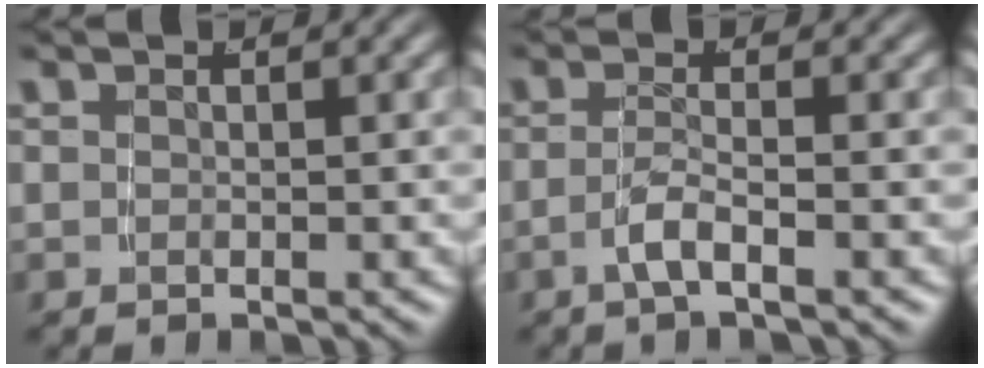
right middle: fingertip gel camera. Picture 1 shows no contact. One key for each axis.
{"total": 2.1, "fx": -1.4, "fy": -0.4, "fz": 1.6, "tx": -0.030, "ty": -0.007, "tz": -0.022}